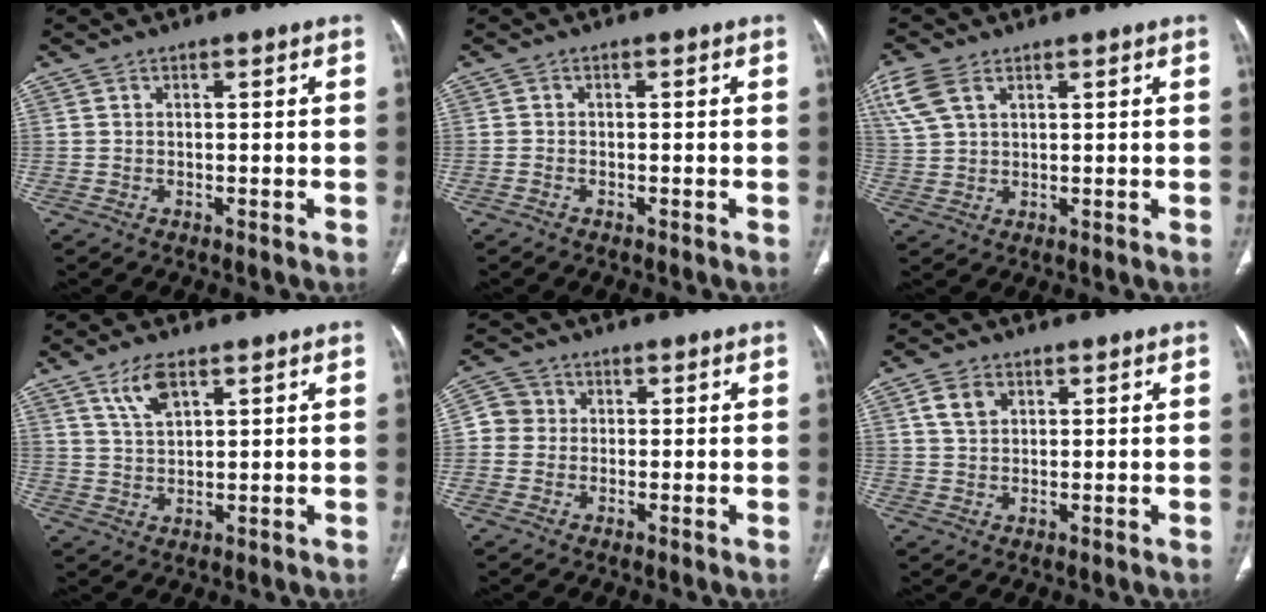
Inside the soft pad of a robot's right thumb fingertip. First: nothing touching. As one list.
[{"total": 0.7, "force": [-0.7, 0.3, 0.2], "torque": [-0.010, 0.005, -0.013]}, {"total": 8.1, "force": [4.2, 4.7, 5.2], "torque": [-0.135, 0.006, 0.091]}, {"total": 5.5, "force": [3.3, 2.2, 3.8], "torque": [-0.069, -0.014, 0.068]}, {"total": 4.7, "force": [0.2, 4.6, 1.1], "torque": [-0.002, 0.011, -0.005]}, {"total": 4.1, "force": [1.8, 2.9, 2.2], "torque": [-0.032, -0.002, 0.037]}]